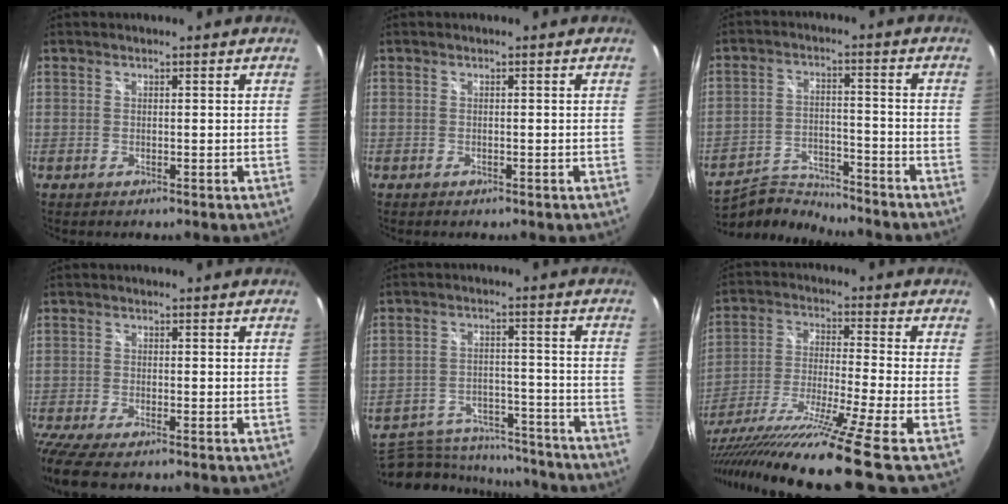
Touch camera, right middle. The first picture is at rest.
{"total": 0.0}
{"total": 11.0, "force": [-10.8, 1.2, 1.6], "torque": [-0.053, 0.004, -0.192]}
{"total": 6.8, "force": [-5.6, 0.7, 3.7], "torque": [-0.098, -0.036, -0.104]}
{"total": 19.8, "force": [-16.8, 7.5, 7.2], "torque": [-0.159, 0.003, -0.230]}
{"total": 21.1, "force": [-16.5, -3.0, 12.8], "torque": [-0.225, -0.080, -0.287]}